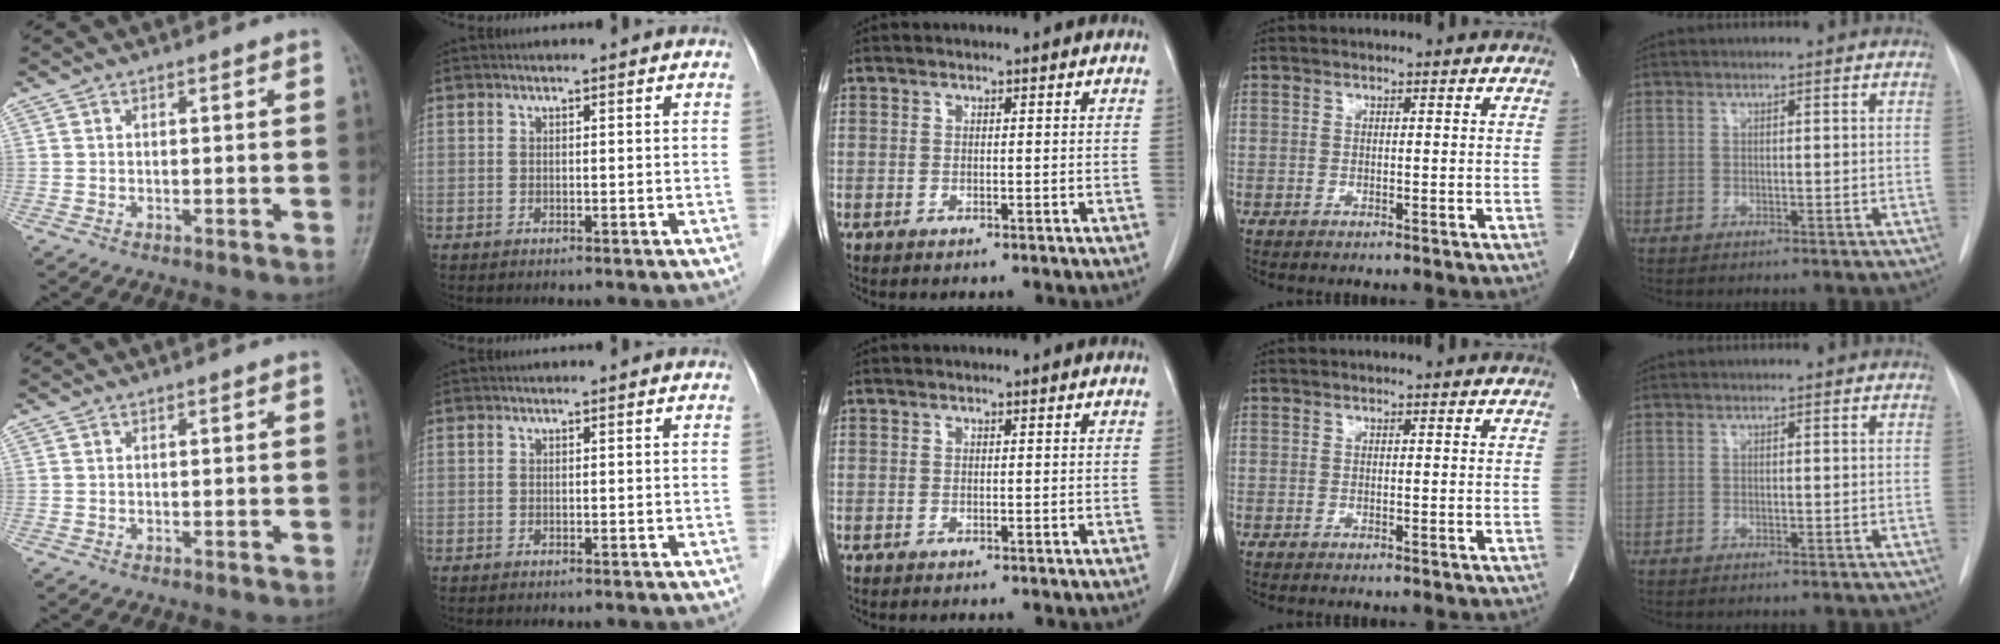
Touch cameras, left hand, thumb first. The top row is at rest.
{}